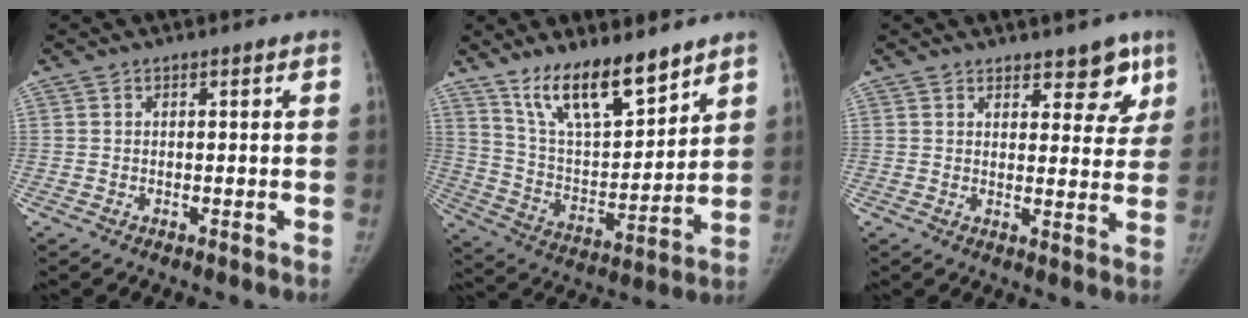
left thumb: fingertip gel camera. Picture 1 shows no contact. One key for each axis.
{"total": 15.7, "fx": 11.7, "fy": 5.1, "fz": 9.2, "tx": -0.124, "ty": -0.073, "tz": 0.219}
{"total": 6.4, "fx": 4.5, "fy": 3.3, "fz": 3.2, "tx": 0.003, "ty": -0.025, "tz": 0.059}